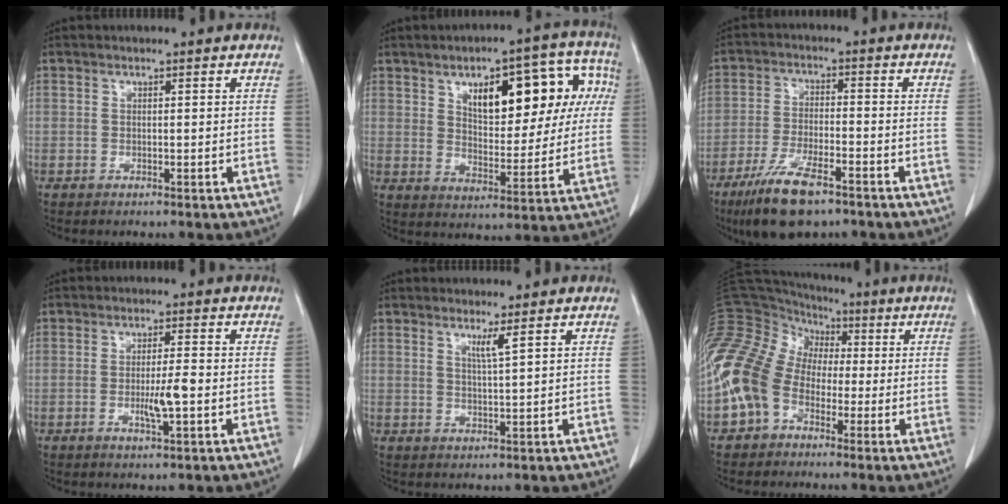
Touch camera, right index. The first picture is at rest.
{"total": 15.9, "force": [5.4, 6.7, 13.4], "torque": [-0.170, 0.039, 0.076]}
{"total": 10.4, "force": [-7.0, 2.6, 7.2], "torque": [-0.142, -0.020, -0.123]}
{"total": 4.1, "force": [-1.0, 0.2, 3.9], "torque": [-0.068, -0.004, -0.016]}
{"total": 2.1, "force": [1.3, -0.6, 1.6], "torque": [-0.030, -0.013, 0.027]}
{"total": 14.9, "force": [-3.2, 11.9, 8.3], "torque": [-0.220, 0.045, -0.063]}